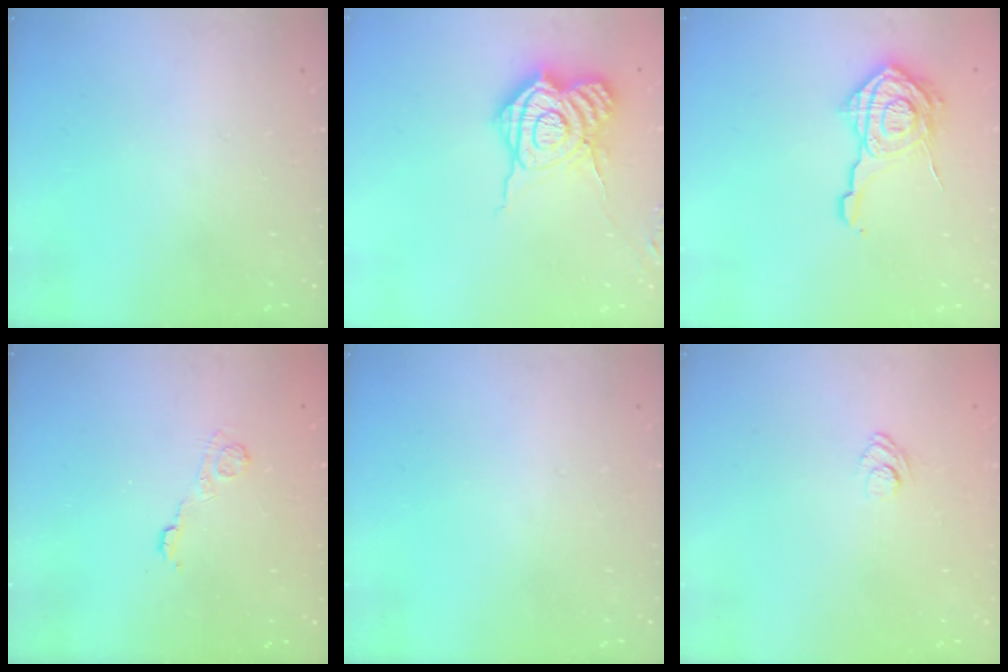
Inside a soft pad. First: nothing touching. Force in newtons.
{"total": 15.9, "press": 15.9, "slide": 1.0}
{"total": 15.0, "press": 15.0, "slide": 0.6}
{"total": 3.6, "press": 3.4, "slide": 1.2}
{"total": 0.0}
{"total": 3.8, "press": 3.5, "slide": 1.4}